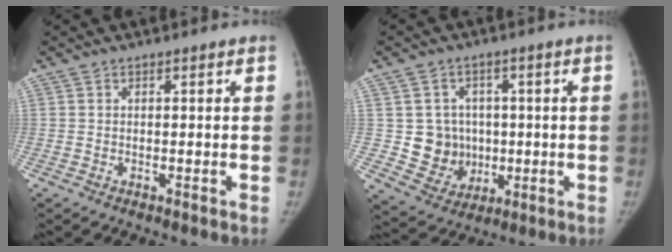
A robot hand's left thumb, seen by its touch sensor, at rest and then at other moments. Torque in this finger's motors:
{"motor_torque": [-0.01, 0.13, 0.40, -0.40, -0.05]}